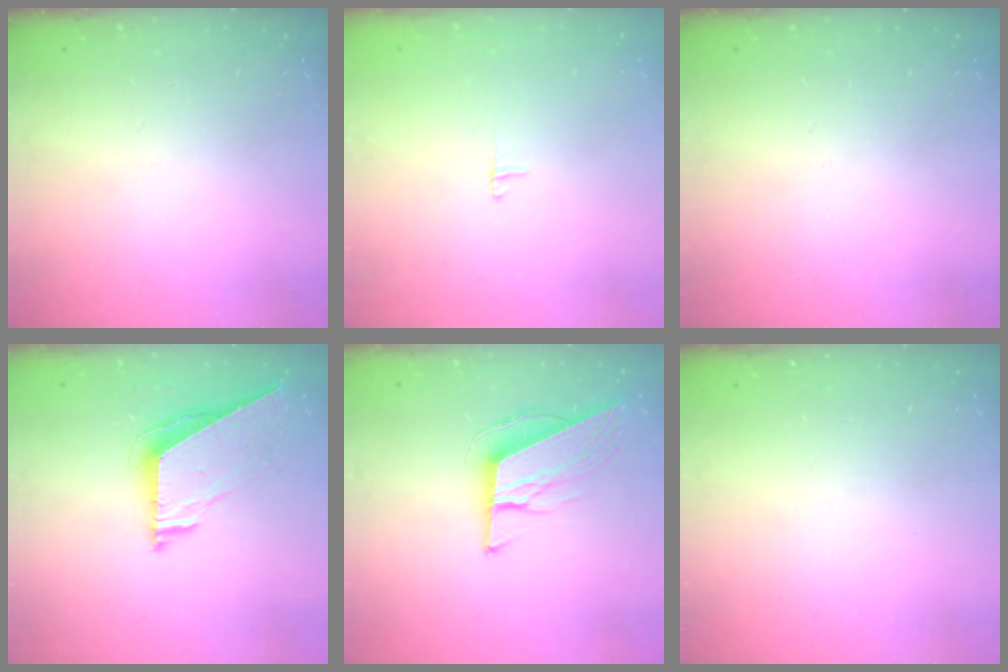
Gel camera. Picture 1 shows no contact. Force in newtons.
{"total": 3.6, "press": 3.5, "slide": 0.3}
{"total": 0.0}
{"total": 7.6, "press": 7.6, "slide": 0.7}
{"total": 9.7, "press": 9.5, "slide": 1.9}
{"total": 0.0}